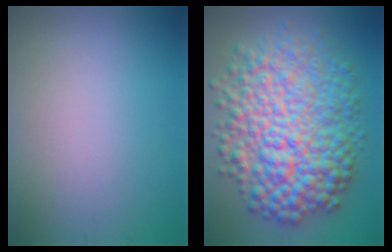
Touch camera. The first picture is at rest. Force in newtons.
{"total": 11.5, "press": 11.5, "slide": 0.1}